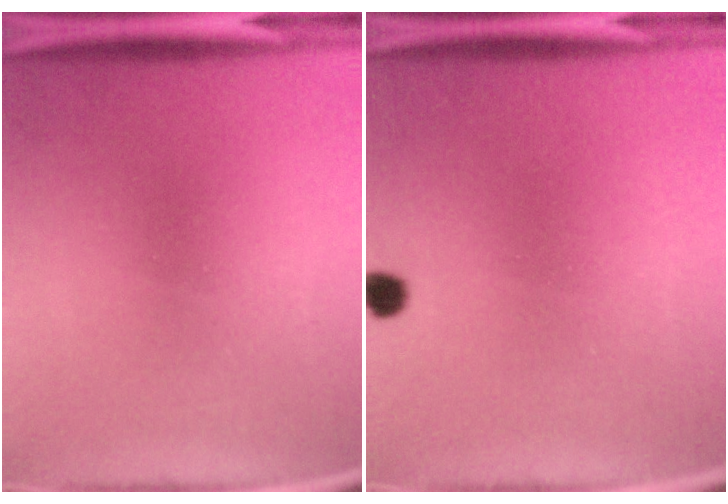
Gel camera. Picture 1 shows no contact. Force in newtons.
{"total": 2.0}